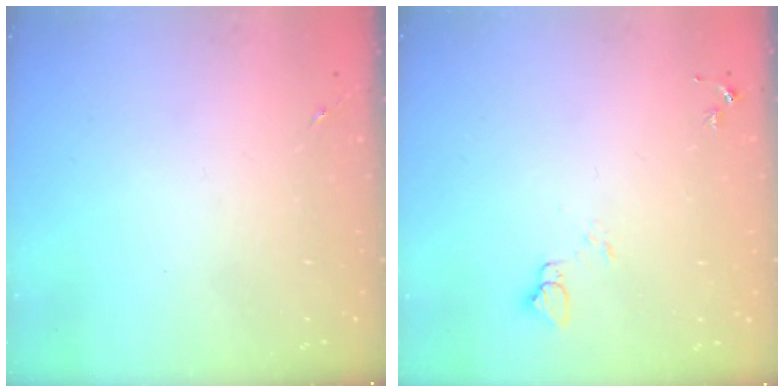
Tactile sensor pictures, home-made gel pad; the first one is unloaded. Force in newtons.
{"total": 3.9, "press": 3.9, "slide": 0.4}